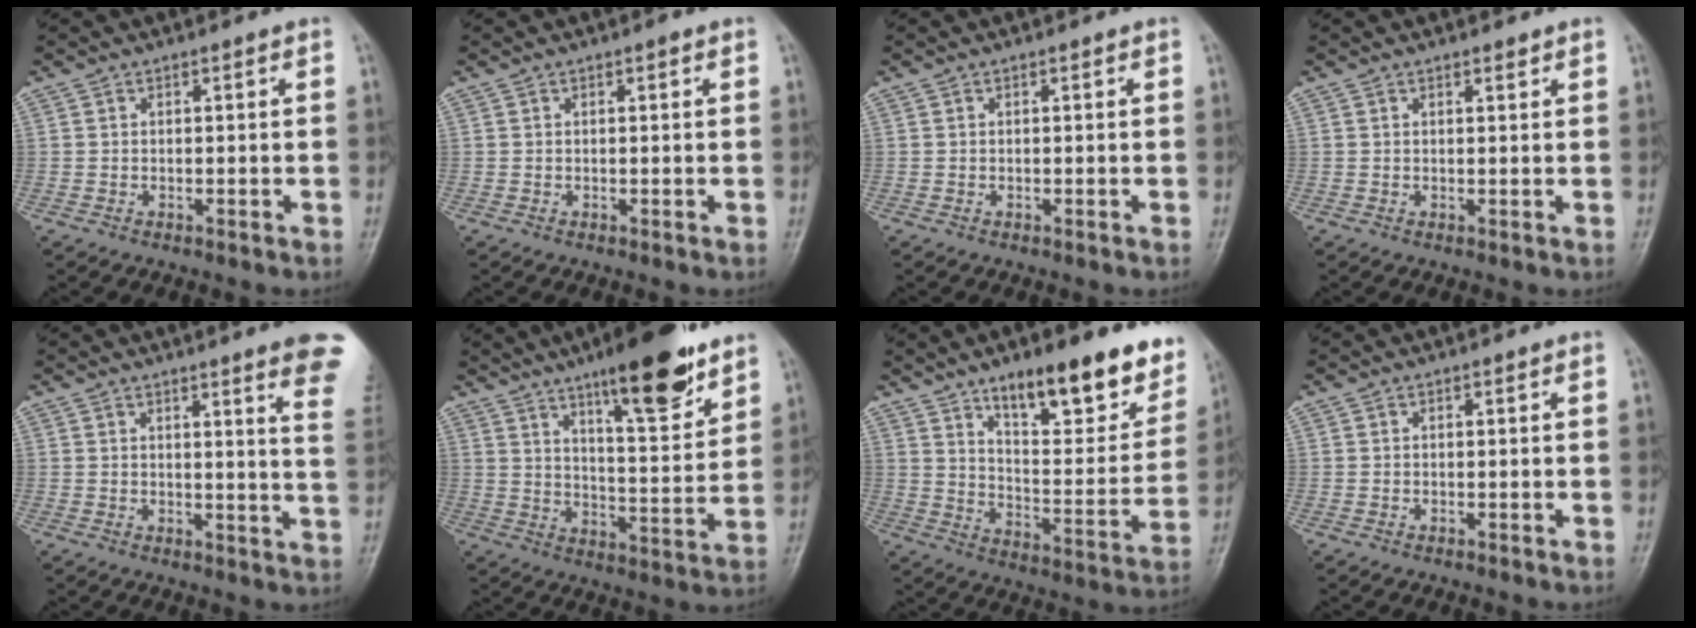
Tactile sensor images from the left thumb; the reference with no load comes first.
{"total": 0.6, "force": [0.3, 0.2, 0.5], "torque": [-0.007, 0.001, 0.002]}
{"total": 0.0}
{"total": 1.0, "force": [0.8, 0.3, 0.5], "torque": [-0.009, -0.005, 0.012]}
{"total": 11.1, "force": [7.9, 0.6, 7.7], "torque": [-0.073, -0.041, 0.071]}
{"total": 16.5, "force": [10.8, 4.2, 11.8], "torque": [-0.151, -0.063, 0.171]}
{"total": 20.8, "force": [13.4, 7.2, 14.2], "torque": [-0.143, -0.070, 0.205]}
{"total": 0.0}